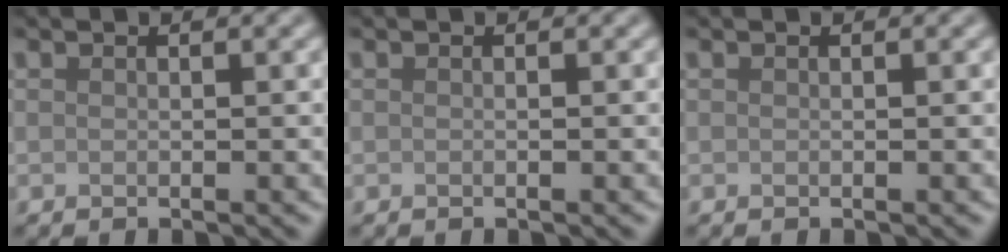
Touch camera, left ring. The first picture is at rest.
{"total": 0.0}
{"total": 0.0}